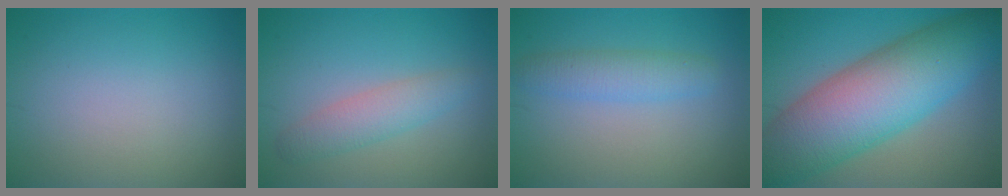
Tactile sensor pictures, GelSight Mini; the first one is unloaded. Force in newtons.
{"total": 2.8, "press": 2.8, "slide": 0.0}
{"total": 2.7, "press": 2.7, "slide": 0.2}
{"total": 12.4, "press": 12.4, "slide": 0.4}